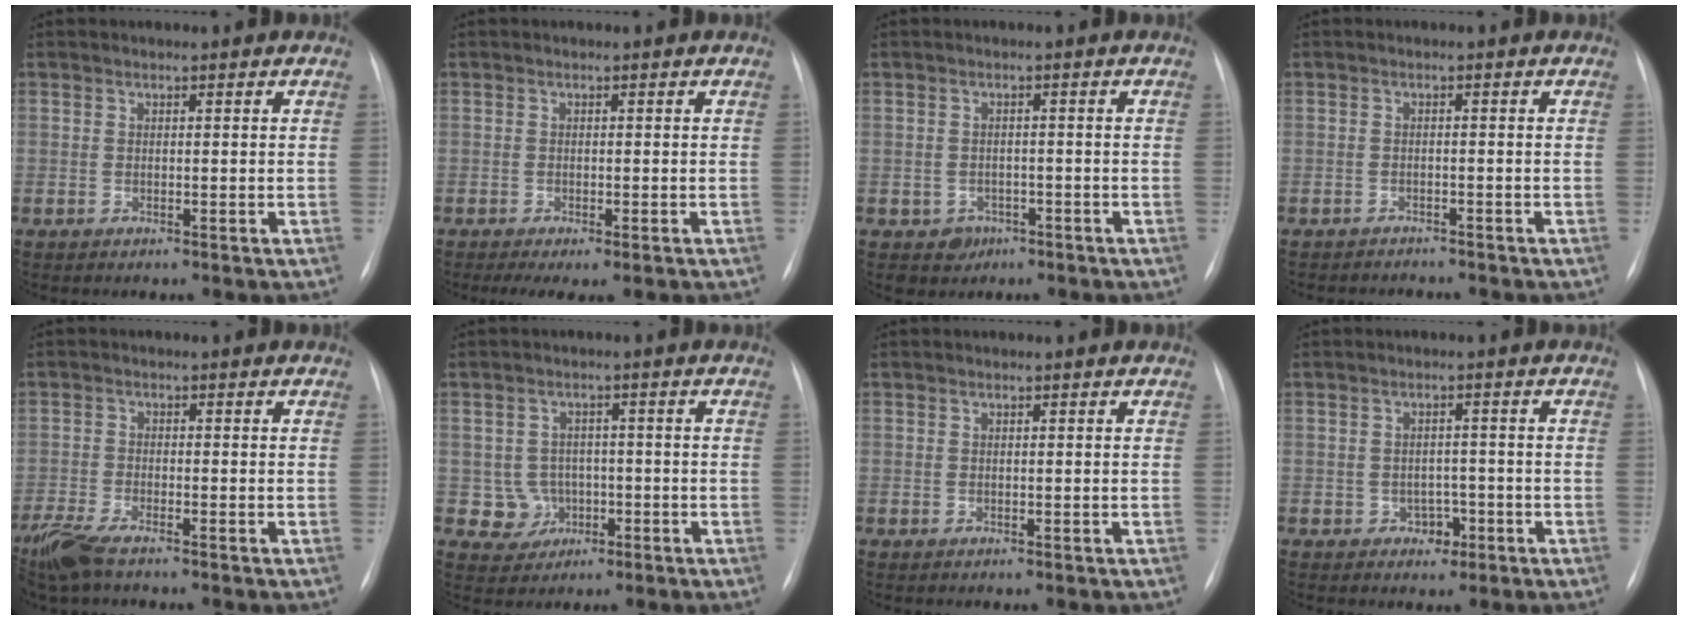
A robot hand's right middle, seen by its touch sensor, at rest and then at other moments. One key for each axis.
{"total": 3.6, "fx": -2.2, "fy": 0.7, "fz": 2.7, "tx": -0.045, "ty": -0.012, "tz": -0.032}
{"total": 2.9, "fx": -1.4, "fy": 2.5, "fz": 0.3, "tx": 0.000, "ty": 0.009, "tz": -0.014}
{"total": 2.9, "fx": -2.8, "fy": 0.8, "fz": 0.0, "tx": 0.002, "ty": -0.005, "tz": -0.039}
{"total": 6.9, "fx": -5.4, "fy": 1.5, "fz": 4.1, "tx": -0.093, "ty": -0.018, "tz": -0.103}
{"total": 4.1, "fx": -0.8, "fy": 4.0, "fz": 0.3, "tx": 0.003, "ty": 0.012, "tz": -0.006}
{"total": 0.0}
{"total": 2.5, "fx": -1.2, "fy": 1.8, "fz": 1.1, "tx": -0.009, "ty": 0.009, "tz": -0.012}